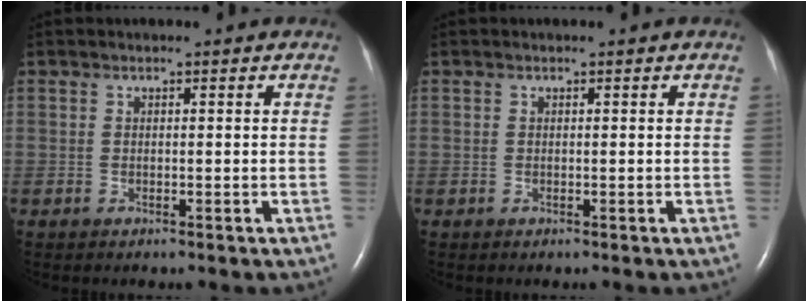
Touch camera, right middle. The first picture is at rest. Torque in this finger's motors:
{"motor_torque": [0.00, 0.00, 0.00, 0.00]}